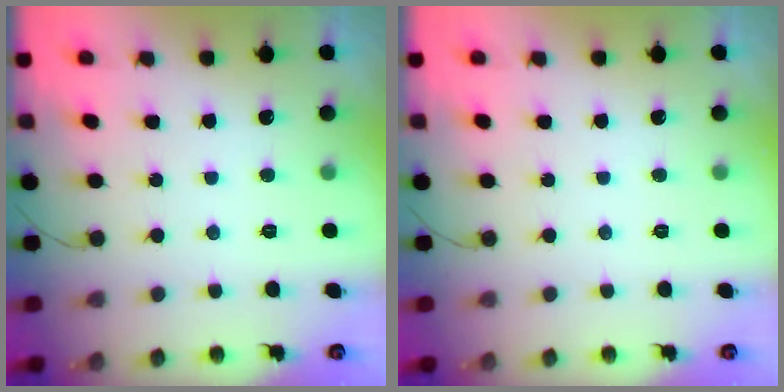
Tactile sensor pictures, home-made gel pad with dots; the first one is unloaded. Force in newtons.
{"total": 0.0}